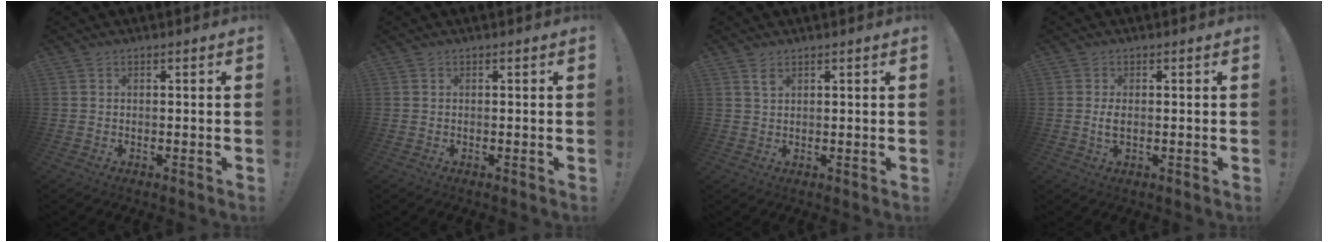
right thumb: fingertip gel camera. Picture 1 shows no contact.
{"total": 0.0}
{"total": 2.0, "force": [1.4, 0.9, 1.2], "torque": [-0.009, -0.007, 0.022]}
{"total": 2.4, "force": [-0.3, 1.1, 2.1], "torque": [-0.044, 0.001, -0.007]}